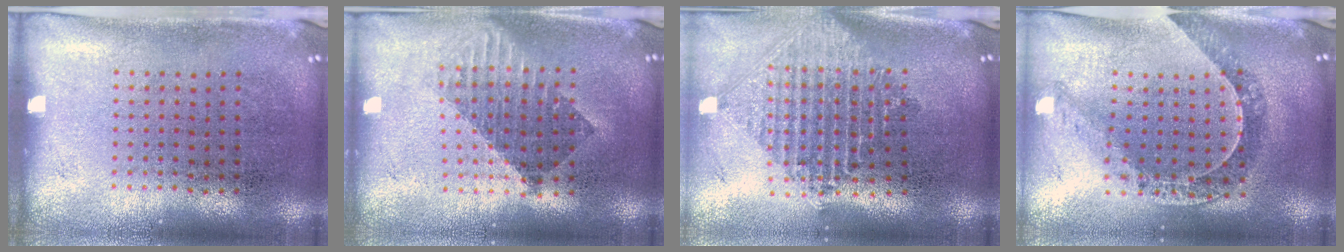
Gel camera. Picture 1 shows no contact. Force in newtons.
{"total": 1.6, "press": 1.4, "slide": 0.9}
{"total": 2.4, "press": 1.9, "slide": 1.5}
{"total": 1.1, "press": 1.1, "slide": 0.3}